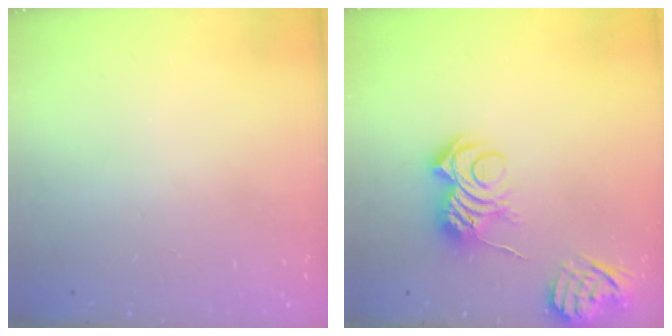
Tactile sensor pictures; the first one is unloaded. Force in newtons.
{"total": 10.9, "press": 10.8, "slide": 1.1}